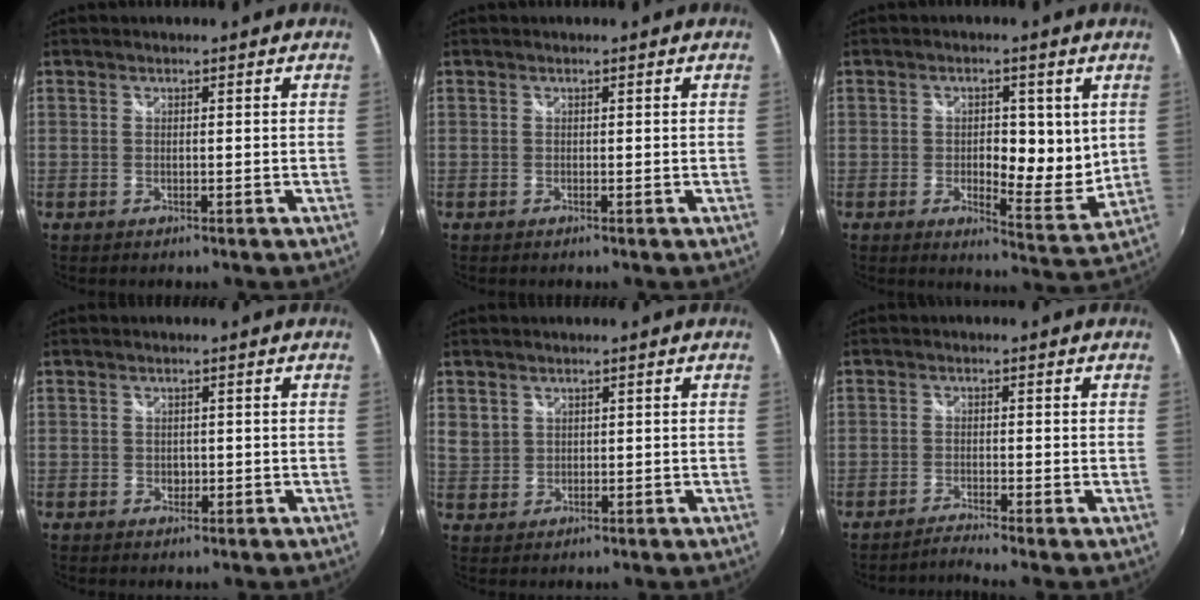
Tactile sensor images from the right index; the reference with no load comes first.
{"total": 0.0}
{"total": 8.5, "force": [1.0, 4.3, 7.3], "torque": [-0.114, -0.014, 0.017]}
{"total": 1.3, "force": [-0.2, 1.2, 0.5], "torque": [-0.004, -0.002, -0.003]}
{"total": 4.0, "force": [2.0, 3.3, 1.1], "torque": [-0.010, 0.004, 0.042]}
{"total": 2.0, "force": [-1.8, -0.9, 0.1], "torque": [-0.015, -0.001, -0.040]}